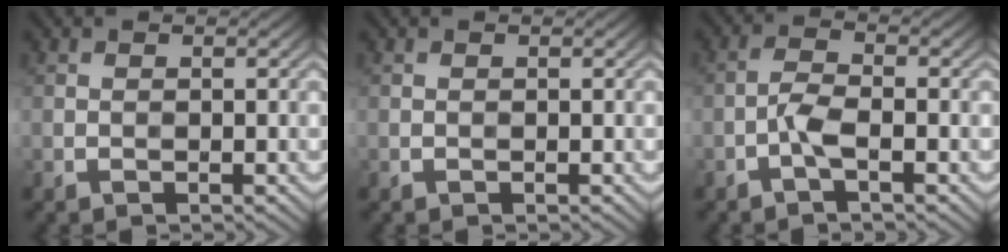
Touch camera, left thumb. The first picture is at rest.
{"total": 0.0}
{"total": 2.7, "force": [-1.3, 0.7, 2.3], "torque": [-0.055, 0.005, -0.033]}